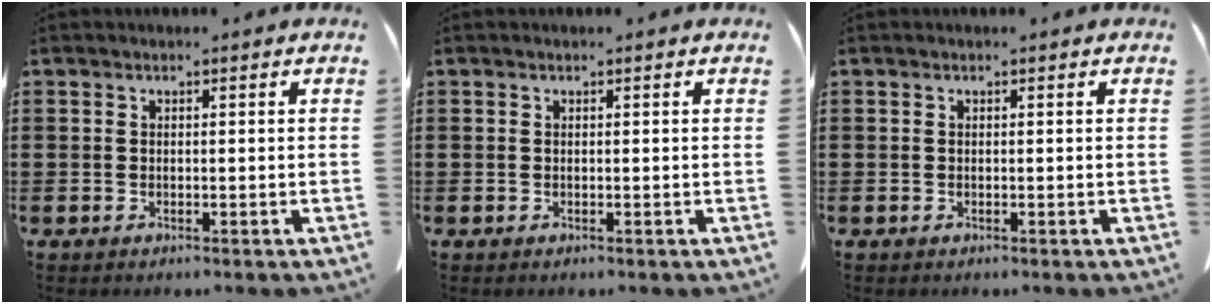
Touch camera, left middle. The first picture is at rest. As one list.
[{"total": 0.0}, {"total": 0.0}]